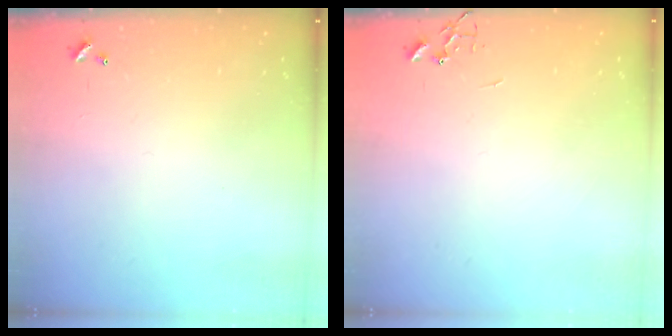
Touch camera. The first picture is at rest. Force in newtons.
{"total": 0.0}